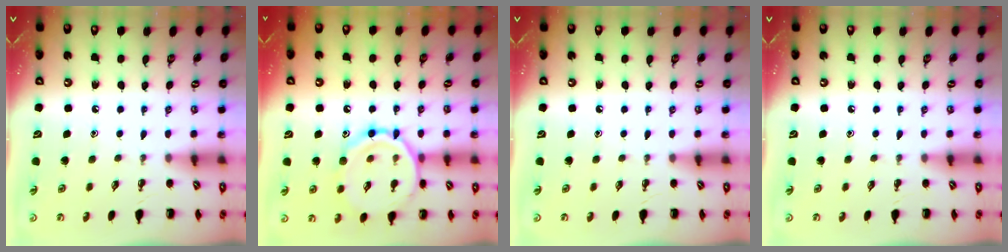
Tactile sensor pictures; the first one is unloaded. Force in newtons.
{"total": 14.3, "press": 14.2, "slide": 0.8}
{"total": 0.0}
{"total": 0.0}